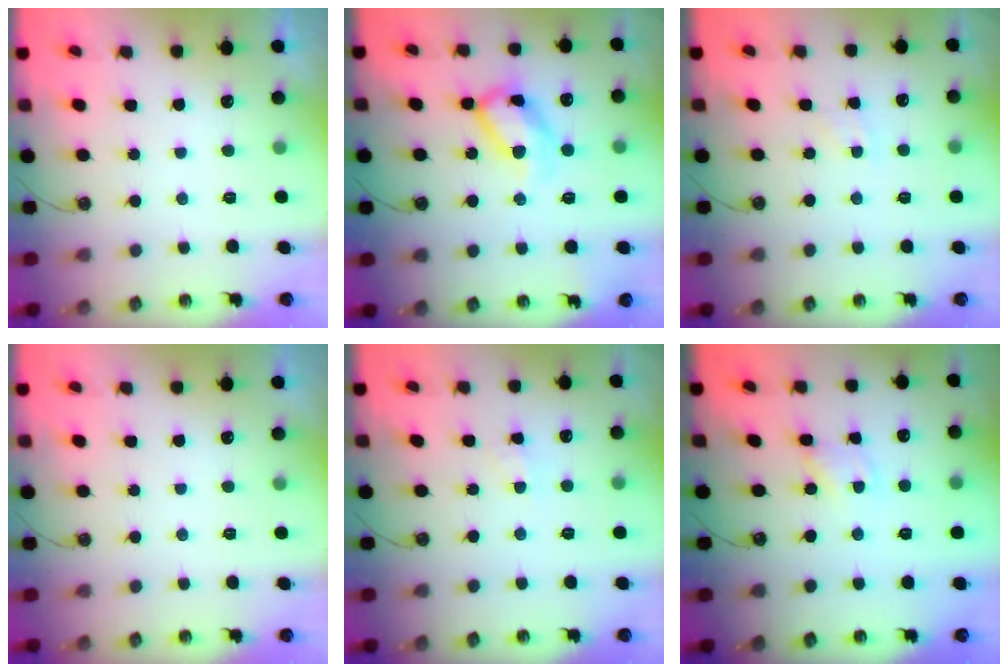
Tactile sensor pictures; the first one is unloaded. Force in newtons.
{"total": 13.8, "press": 13.8, "slide": 0.8}
{"total": 3.9, "press": 3.9, "slide": 0.5}
{"total": 0.0}
{"total": 2.0, "press": 2.0, "slide": 0.3}
{"total": 1.2, "press": 1.1, "slide": 0.2}